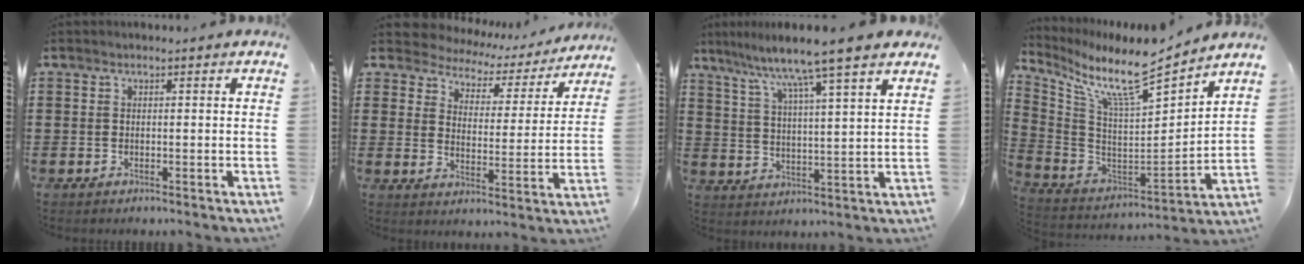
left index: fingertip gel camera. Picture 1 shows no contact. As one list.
[{"total": 3.9, "force": [3.7, 1.3, 0.2], "torque": [-0.032, -0.027, 0.057]}, {"total": 7.2, "force": [6.1, -1.2, 3.7], "torque": [-0.097, -0.042, 0.094]}, {"total": 10.1, "force": [8.2, 0.9, 5.8], "torque": [-0.147, -0.066, 0.135]}]